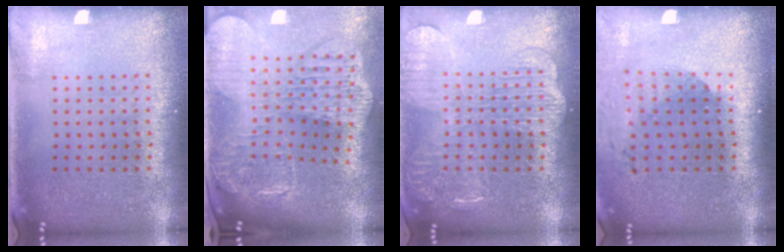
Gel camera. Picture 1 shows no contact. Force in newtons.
{"total": 3.3, "press": 2.6, "slide": 2.0}
{"total": 3.9, "press": 3.9, "slide": 0.6}
{"total": 1.8, "press": 1.4, "slide": 1.1}